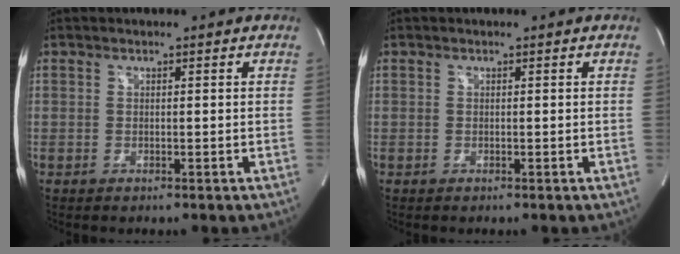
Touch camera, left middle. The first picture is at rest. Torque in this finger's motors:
{"motor_torque": [0.36, -0.36, -0.02, -0.07]}